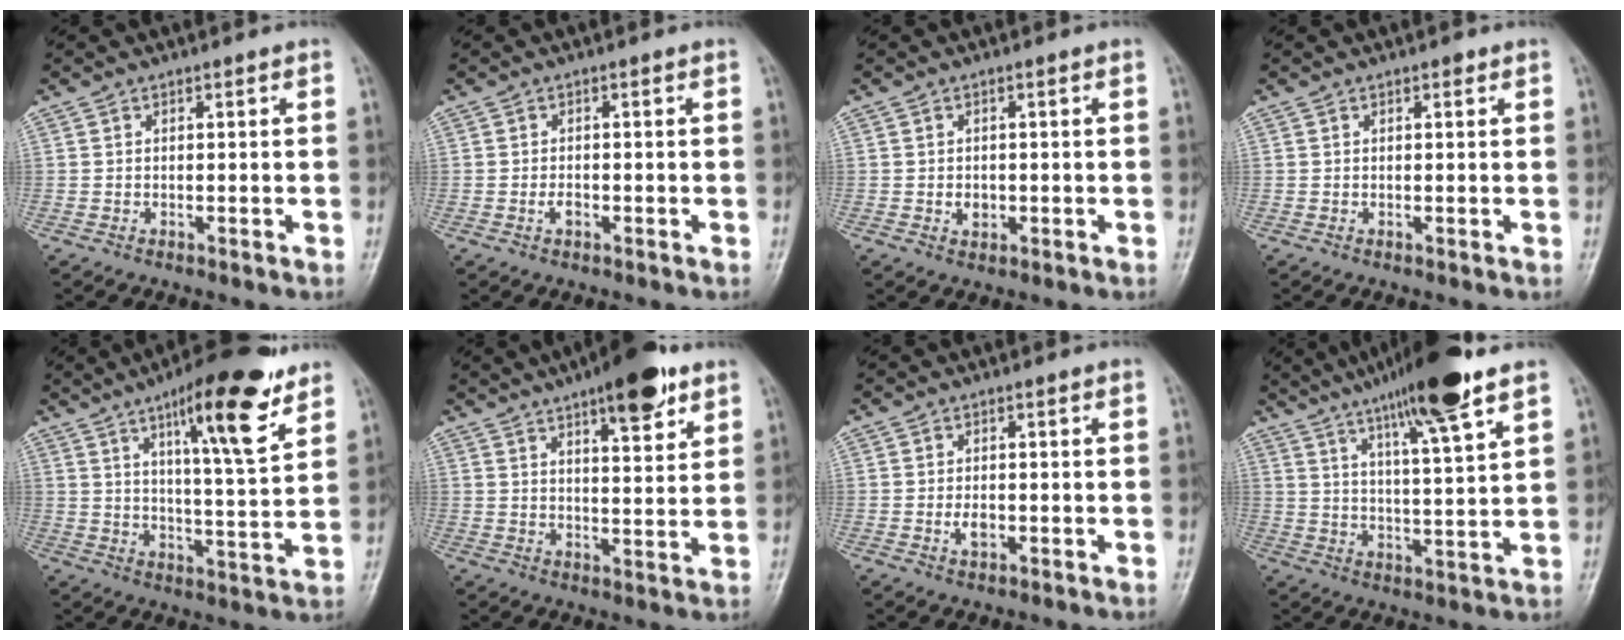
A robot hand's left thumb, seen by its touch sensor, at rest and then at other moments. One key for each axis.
{"total": 1.5, "fx": -0.5, "fy": 0.9, "fz": 1.1, "tx": -0.018, "ty": 0.001, "tz": -0.012}
{"total": 2.0, "fx": -0.3, "fy": 1.6, "fz": 1.2, "tx": -0.012, "ty": 0.001, "tz": -0.002}
{"total": 0.8, "fx": 0.5, "fy": 0.3, "fz": 0.6, "tx": -0.007, "ty": -0.001, "tz": 0.005}
{"total": 16.2, "fx": 9.6, "fy": 3.4, "fz": 12.6, "tx": -0.173, "ty": -0.051, "tz": 0.149}
{"total": 12.0, "fx": 7.3, "fy": 3.7, "fz": 8.9, "tx": -0.103, "ty": -0.035, "tz": 0.103}
{"total": 2.4, "fx": -0.5, "fy": 1.4, "fz": 1.9, "tx": -0.030, "ty": -0.001, "tz": -0.009}
{"total": 15.2, "fx": 10.1, "fy": 1.2, "fz": 11.3, "tx": -0.179, "ty": -0.040, "tz": 0.166}